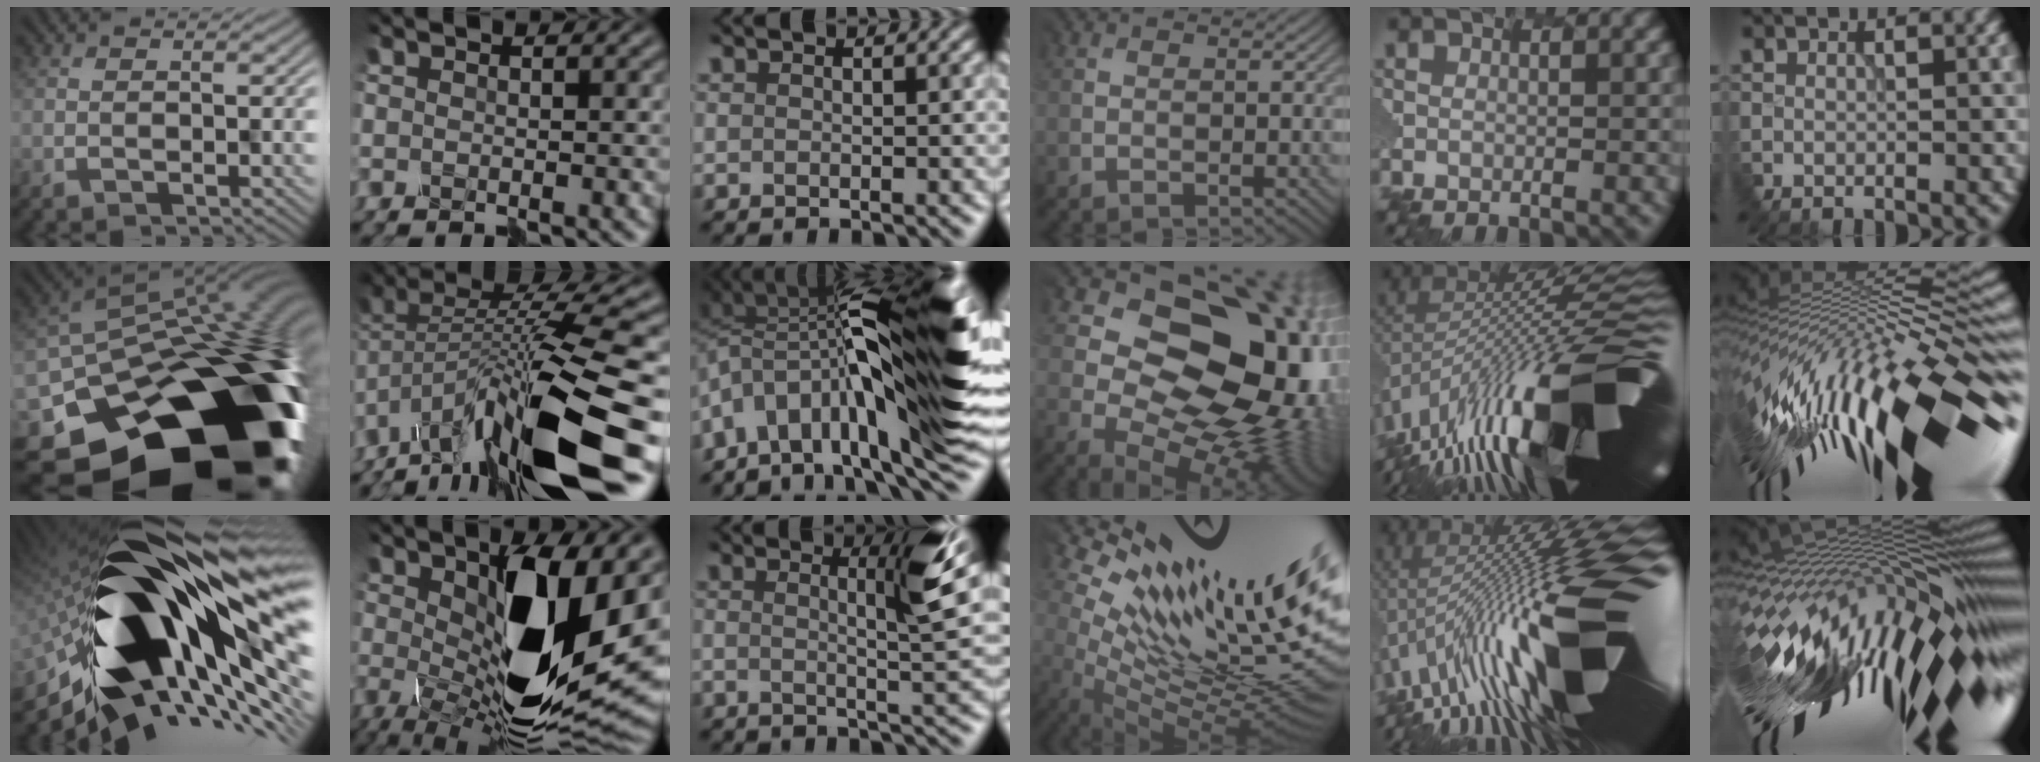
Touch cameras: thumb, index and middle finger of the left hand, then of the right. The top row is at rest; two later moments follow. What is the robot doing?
{"motion": "disassemble", "object": "hinged tin"}